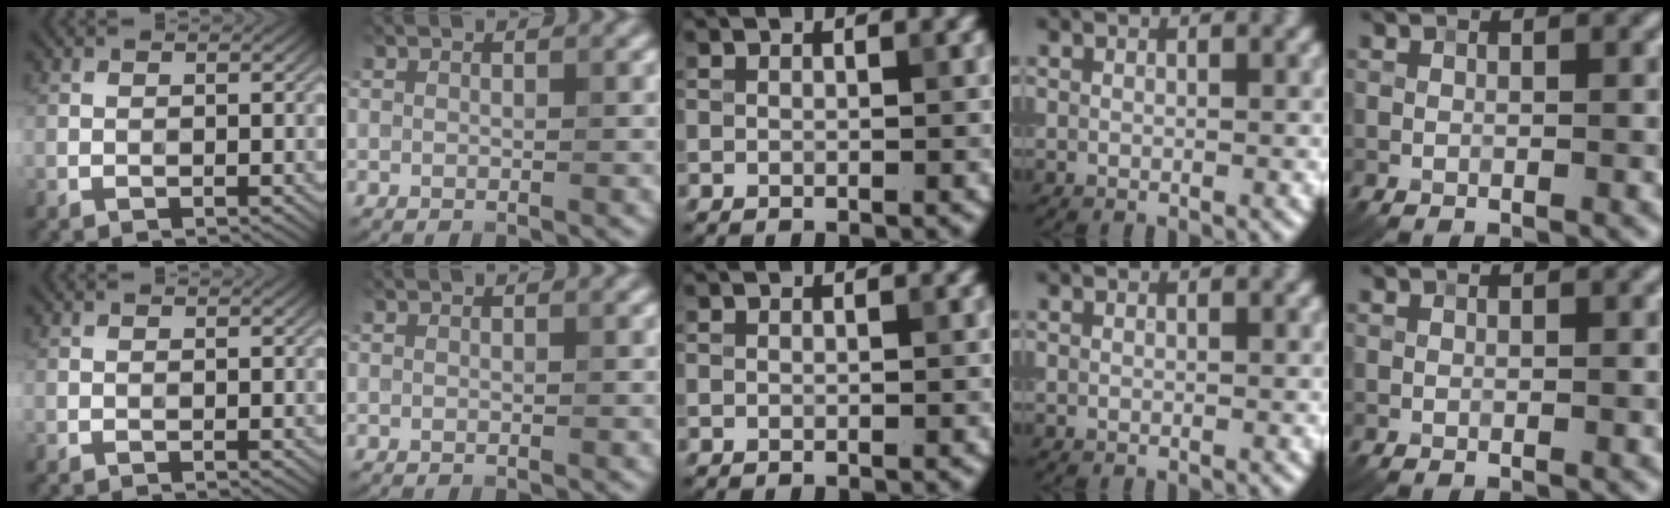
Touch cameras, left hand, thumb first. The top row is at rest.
{}